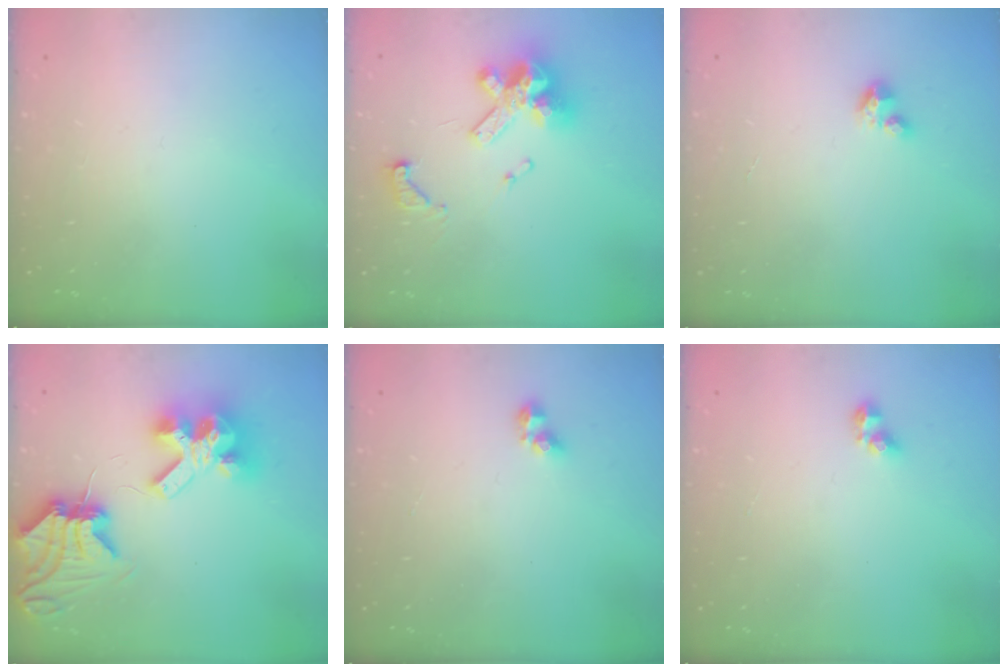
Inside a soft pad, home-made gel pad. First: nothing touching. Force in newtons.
{"total": 14.5, "press": 14.5, "slide": 0.9}
{"total": 2.8, "press": 2.8, "slide": 0.2}
{"total": 14.5, "press": 14.4, "slide": 1.7}
{"total": 3.4, "press": 3.2, "slide": 1.2}
{"total": 3.4, "press": 3.2, "slide": 1.2}